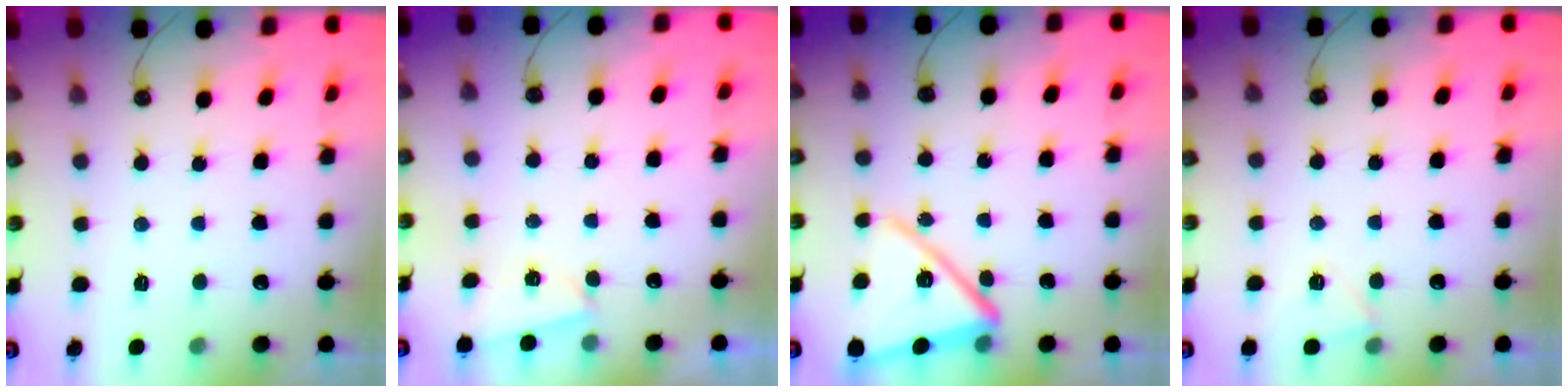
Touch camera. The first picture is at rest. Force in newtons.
{"total": 2.5, "press": 1.6, "slide": 1.9}
{"total": 15.3, "press": 15.3, "slide": 1.2}
{"total": 3.7, "press": 3.1, "slide": 2.1}